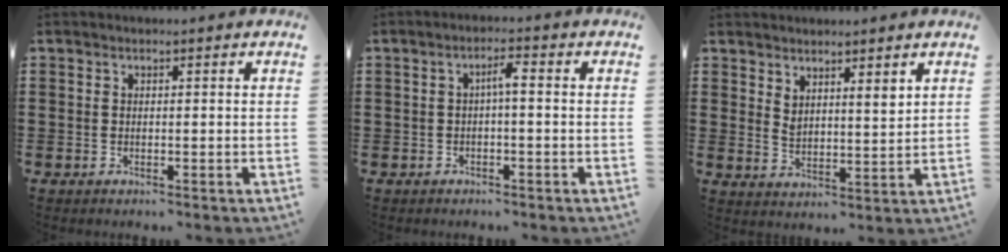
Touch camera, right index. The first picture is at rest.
{"total": 2.3, "force": [-0.3, 0.4, 2.3], "torque": [-0.044, 0.006, -0.009]}
{"total": 3.6, "force": [3.4, 1.0, 0.9], "torque": [-0.029, -0.007, 0.063]}